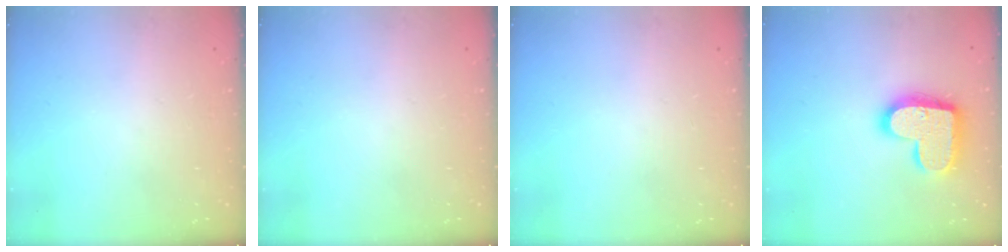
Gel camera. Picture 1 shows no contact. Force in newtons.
{"total": 0.0}
{"total": 0.0}
{"total": 17.8, "press": 17.7, "slide": 1.1}